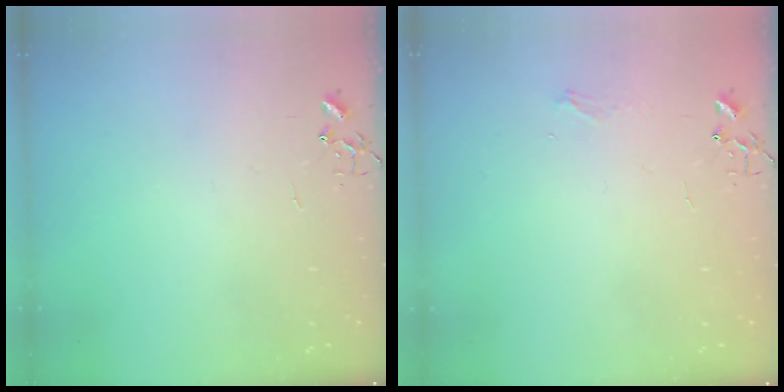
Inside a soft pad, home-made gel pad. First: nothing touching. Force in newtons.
{"total": 4.7, "press": 4.7, "slide": 0.6}